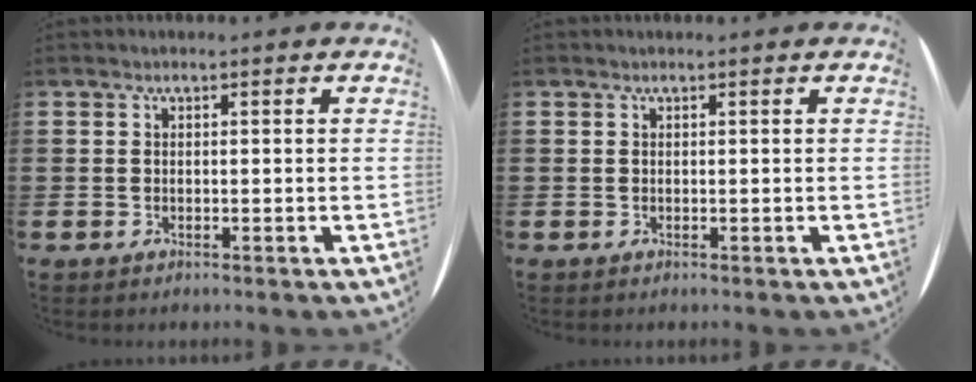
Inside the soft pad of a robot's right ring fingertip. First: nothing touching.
{"total": 0.0}